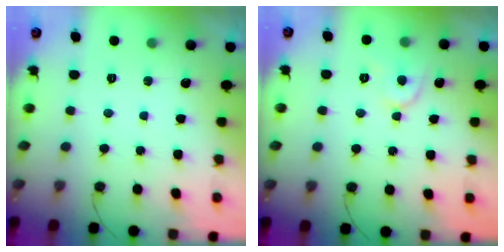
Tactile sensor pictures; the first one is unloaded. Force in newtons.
{"total": 6.0, "press": 5.9, "slide": 0.8}